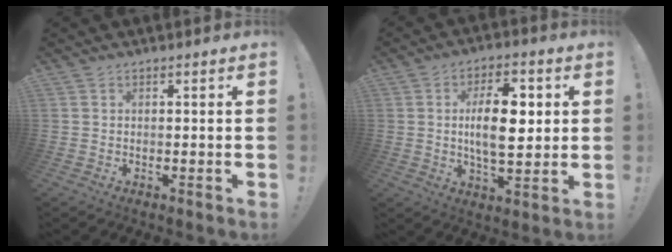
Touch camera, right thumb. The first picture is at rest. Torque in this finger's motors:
{"motor_torque": [0.32, 1.29, 1.17, -0.43, 0.06]}